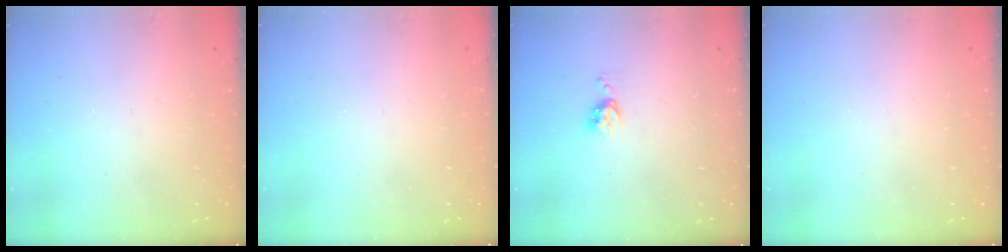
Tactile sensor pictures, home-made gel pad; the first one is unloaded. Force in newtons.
{"total": 0.0}
{"total": 4.7, "press": 4.7, "slide": 0.6}
{"total": 0.0}